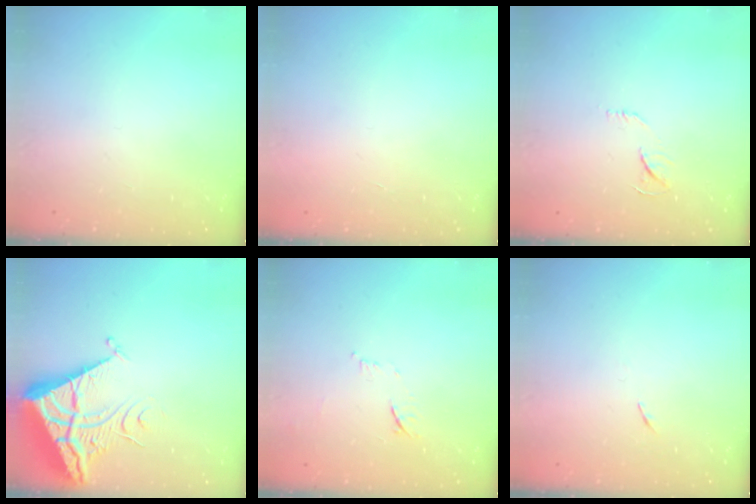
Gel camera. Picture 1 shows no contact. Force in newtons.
{"total": 1.6, "press": 1.5, "slide": 0.1}
{"total": 6.1, "press": 6.1, "slide": 0.3}
{"total": 9.6, "press": 9.5, "slide": 1.1}
{"total": 7.6, "press": 7.6, "slide": 0.9}
{"total": 3.2, "press": 3.1, "slide": 0.4}